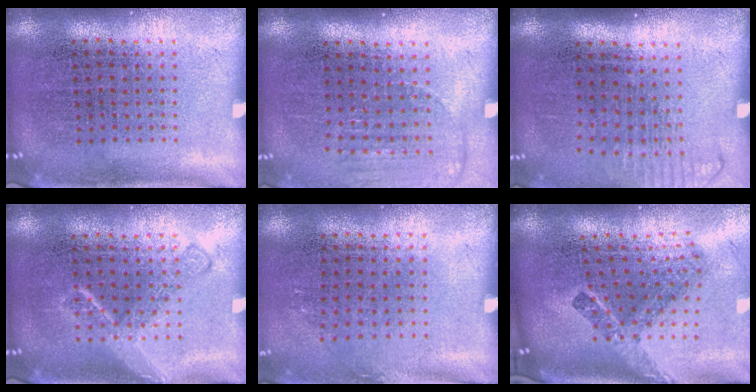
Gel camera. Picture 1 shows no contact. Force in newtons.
{"total": 1.1, "press": 1.1, "slide": 0.4}
{"total": 1.3, "press": 1.0, "slide": 0.7}
{"total": 2.2, "press": 2.2, "slide": 0.3}
{"total": 0.9, "press": 0.6, "slide": 0.6}
{"total": 2.5, "press": 1.6, "slide": 2.0}